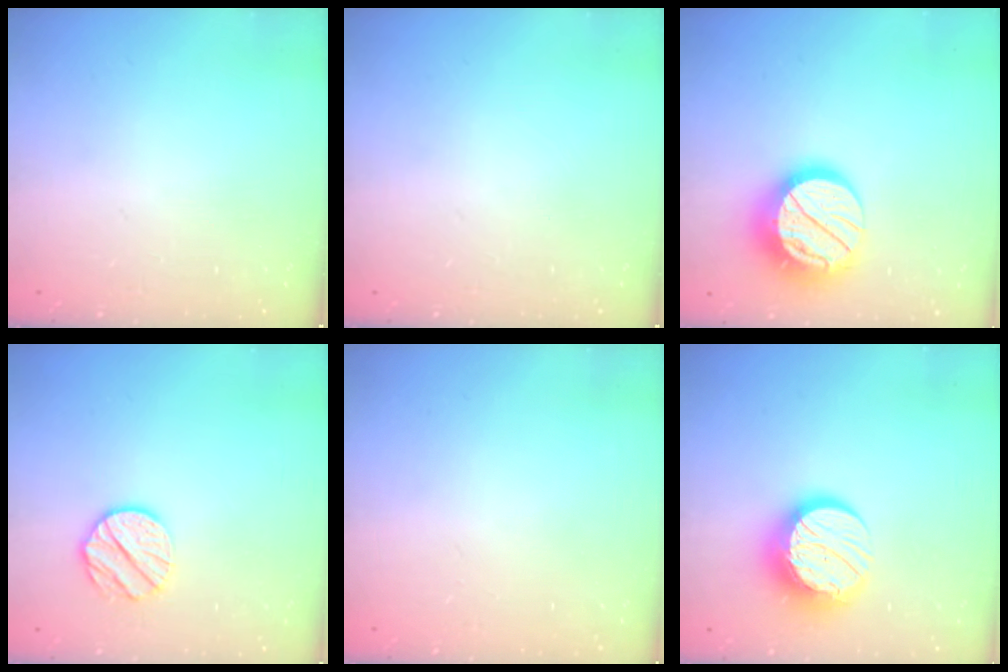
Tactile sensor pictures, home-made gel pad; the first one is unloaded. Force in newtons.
{"total": 0.0}
{"total": 17.5, "press": 17.5, "slide": 1.3}
{"total": 9.6, "press": 9.6, "slide": 0.7}
{"total": 0.7, "press": 0.7, "slide": 0.1}
{"total": 14.8, "press": 14.7, "slide": 0.9}